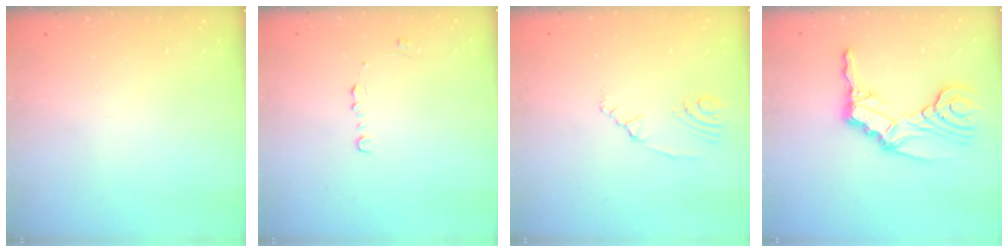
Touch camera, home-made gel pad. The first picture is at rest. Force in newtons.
{"total": 6.1, "press": 6.1, "slide": 0.6}
{"total": 2.4, "press": 2.0, "slide": 1.3}
{"total": 12.2, "press": 12.1, "slide": 1.4}